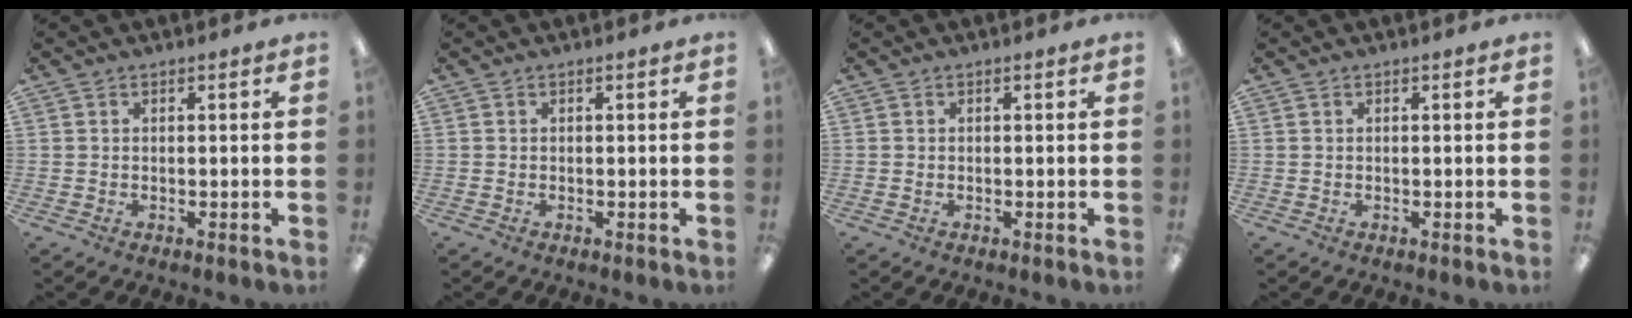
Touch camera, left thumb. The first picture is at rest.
{"total": 0.0}
{"total": 0.0}
{"total": 0.0}